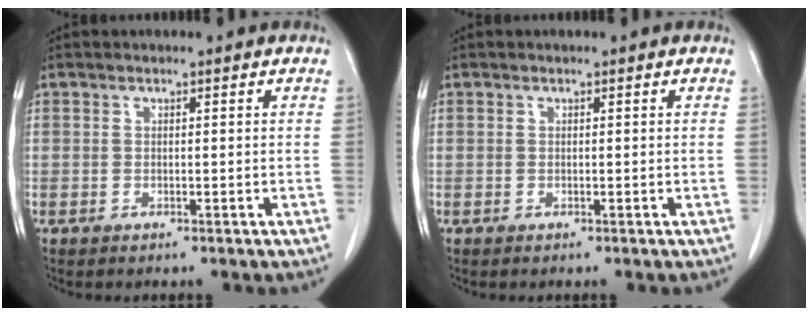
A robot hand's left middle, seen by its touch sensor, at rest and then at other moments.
{"total": 0.0}